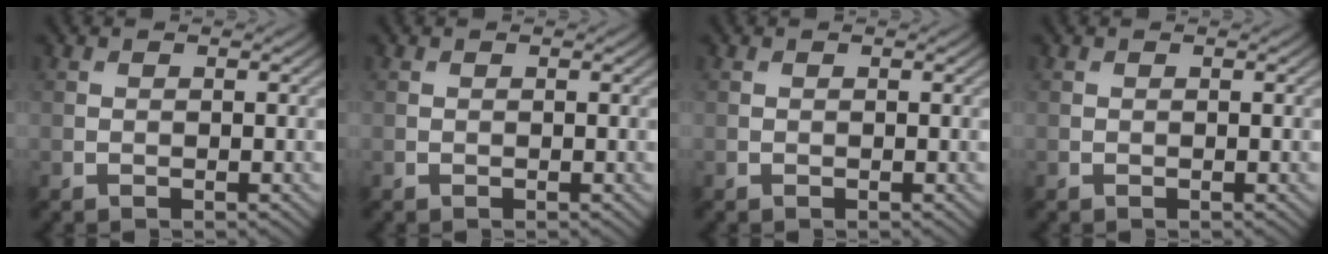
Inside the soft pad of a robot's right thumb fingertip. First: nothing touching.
{"total": 0.0}
{"total": 0.0}
{"total": 0.0}